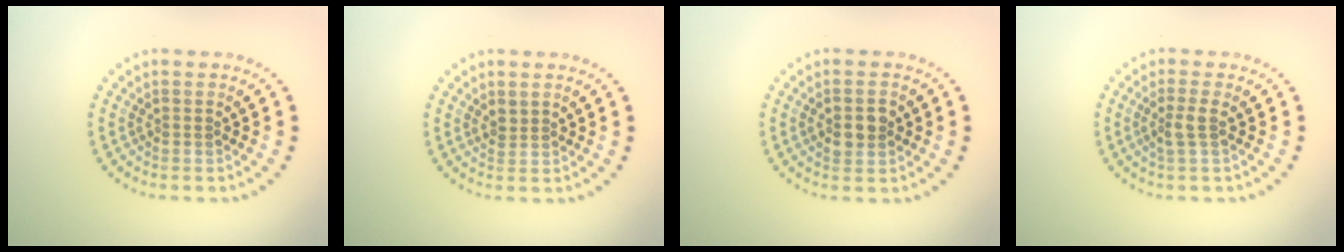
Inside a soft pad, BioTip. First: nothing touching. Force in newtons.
{"total": 0.8, "press": 0.5, "slide": 0.6}
{"total": 2.6, "press": 2.6, "slide": 0.1}
{"total": 1.7, "press": 1.4, "slide": 1.0}